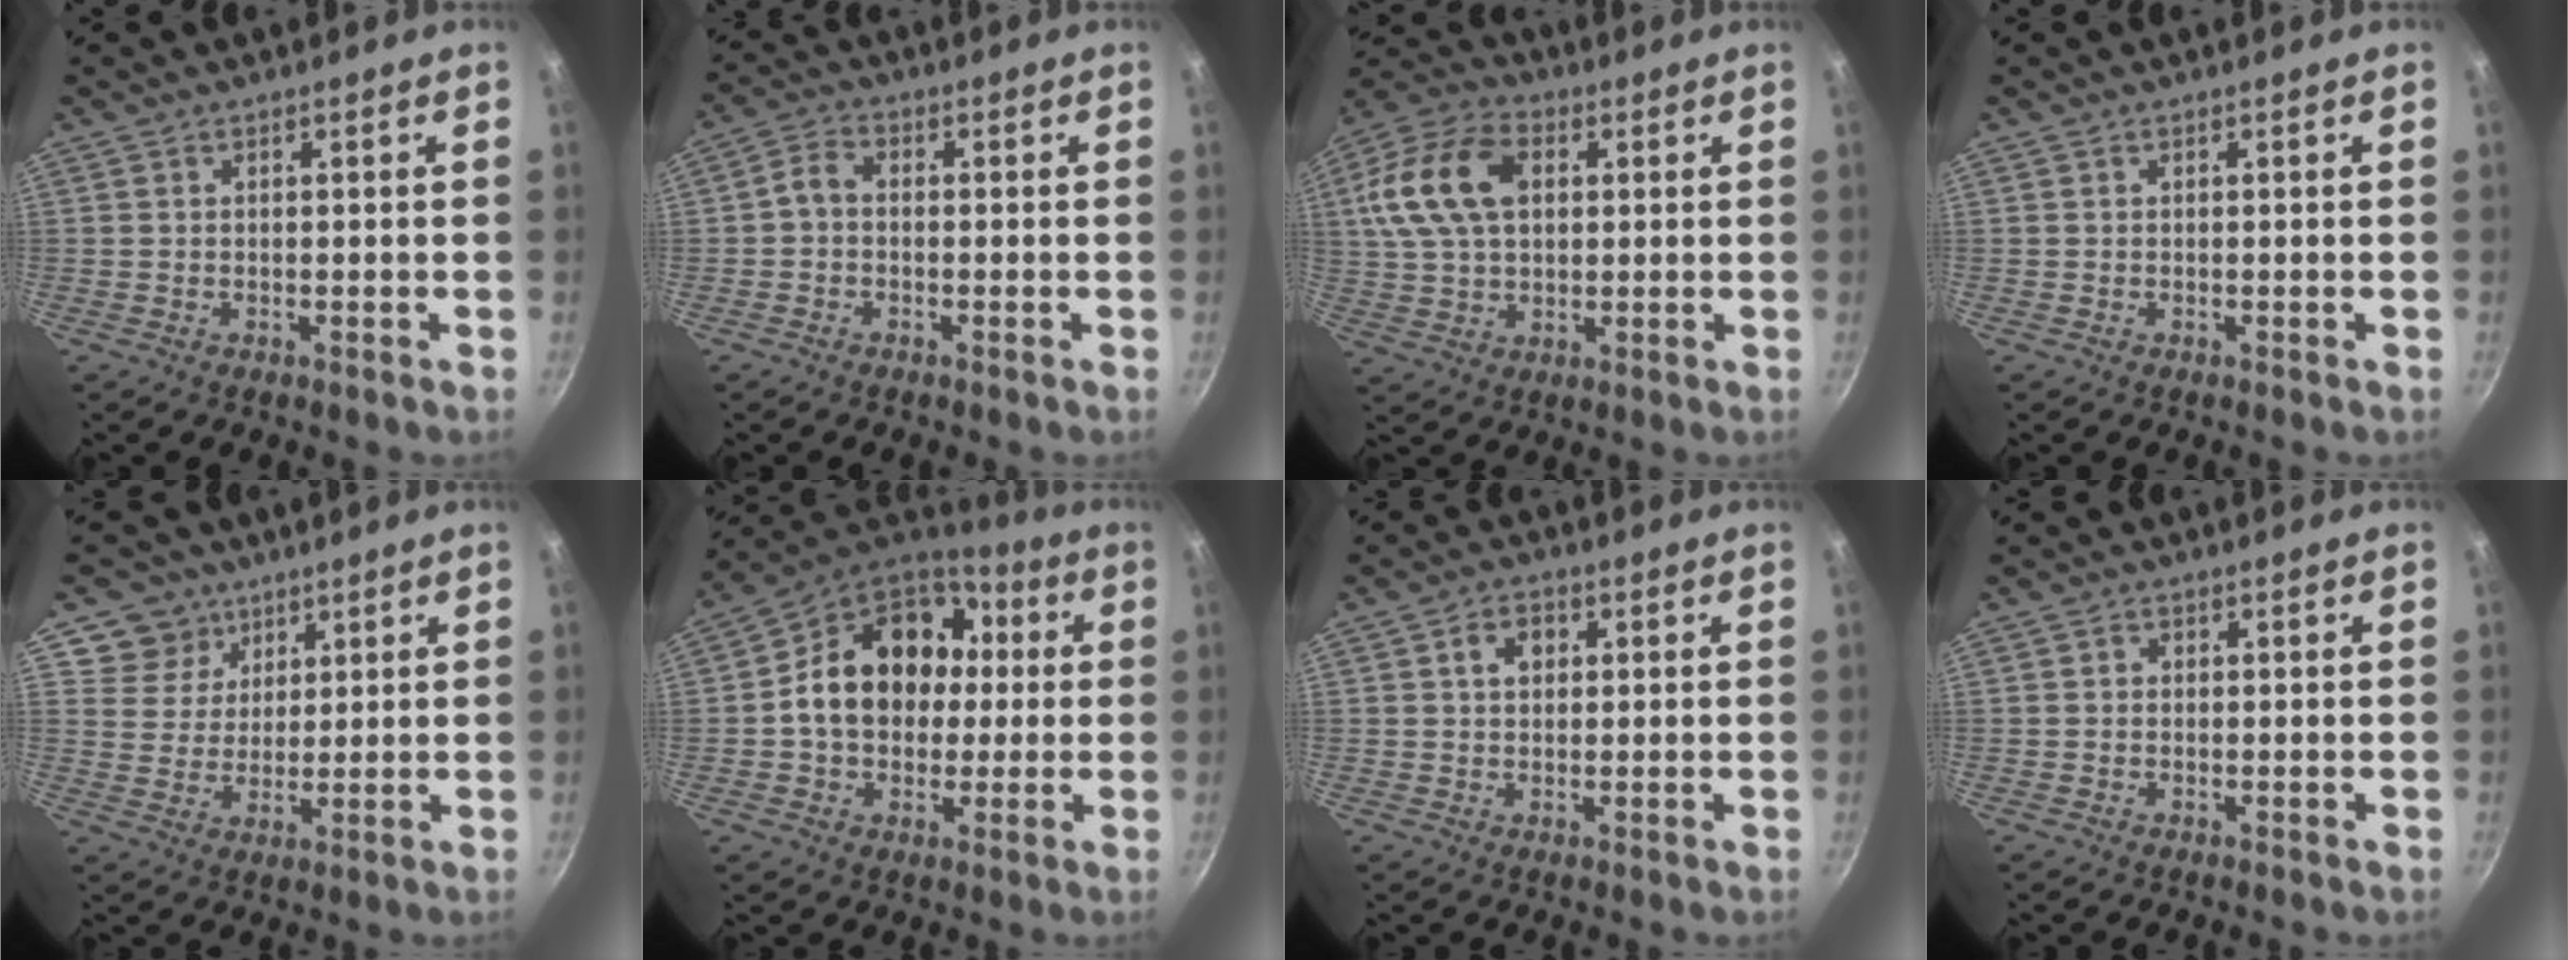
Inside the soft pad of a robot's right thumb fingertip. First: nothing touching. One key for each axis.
{"total": 3.2, "fx": -0.8, "fy": 2.3, "fz": 2.1, "tx": -0.046, "ty": 0.020, "tz": -0.025}
{"total": 16.4, "fx": 3.6, "fy": 10.9, "fz": 11.6, "tx": -0.210, "ty": 0.015, "tz": 0.056}
{"total": 0.0}
{"total": 7.2, "fx": 4.2, "fy": 5.9, "fz": 0.8, "tx": 0.021, "ty": -0.018, "tz": 0.068}
{"total": 19.4, "fx": 1.6, "fy": 15.3, "fz": 11.9, "tx": -0.172, "ty": 0.038, "tz": 0.018}
{"total": 4.3, "fx": 1.1, "fy": 3.3, "fz": 2.6, "tx": -0.025, "ty": 0.007, "tz": 0.013}
{"total": 1.1, "fx": 0.0, "fy": 1.0, "fz": 0.5, "tx": -0.008, "ty": 0.005, "tz": -0.002}